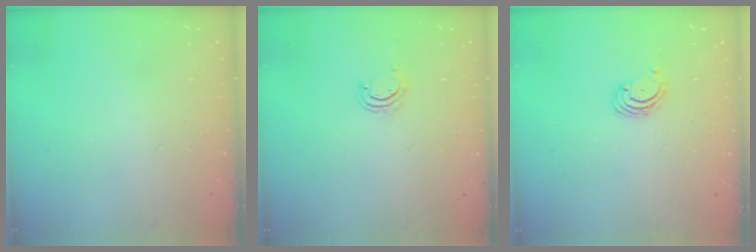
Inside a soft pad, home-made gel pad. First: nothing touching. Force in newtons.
{"total": 2.7, "press": 2.7, "slide": 0.2}
{"total": 1.9, "press": 1.8, "slide": 0.2}